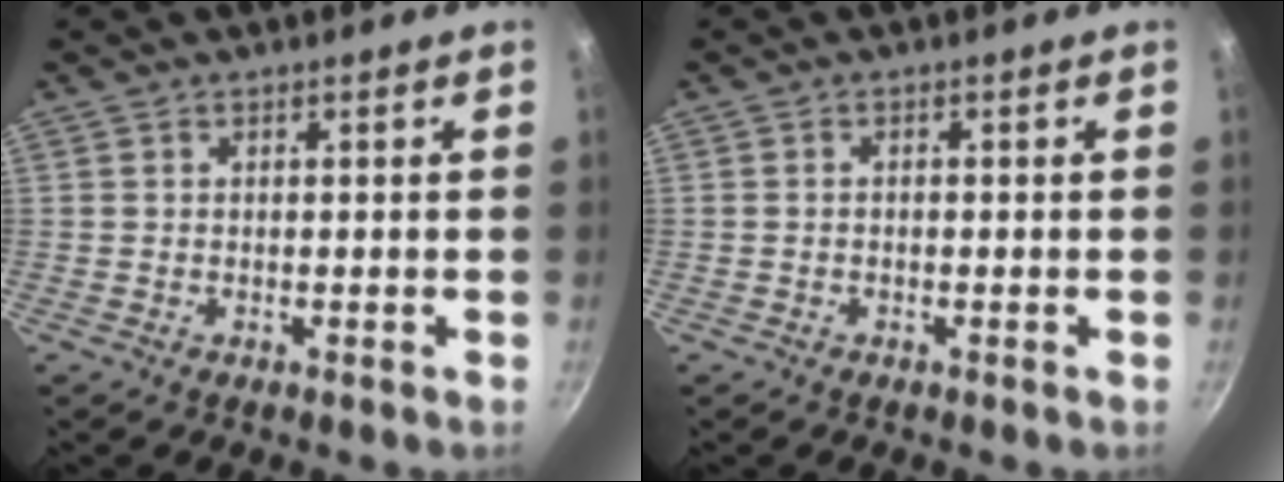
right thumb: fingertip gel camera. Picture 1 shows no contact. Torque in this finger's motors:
{"motor_torque": [0.22, -0.14, -0.23, 0.19, 0.04]}